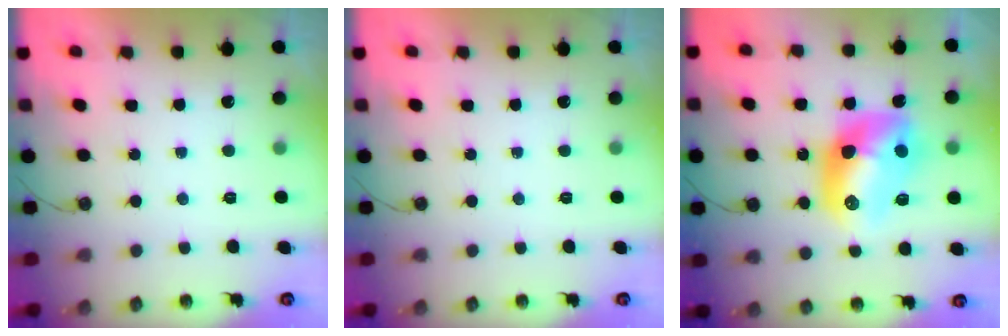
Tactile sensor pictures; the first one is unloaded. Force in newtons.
{"total": 0.0}
{"total": 14.1, "press": 14.1, "slide": 1.0}